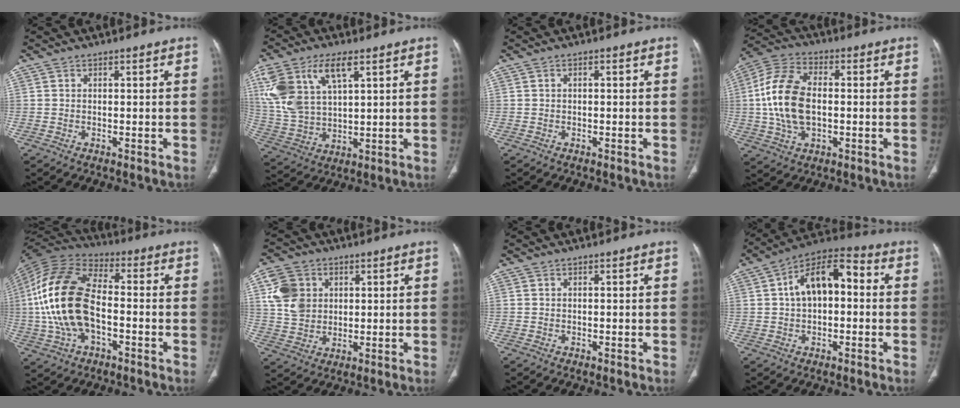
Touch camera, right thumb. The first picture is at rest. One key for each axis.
{"total": 15.5, "fx": 6.8, "fy": 7.9, "fz": 11.5, "tx": -0.245, "ty": -0.005, "tz": 0.140}
{"total": 0.0}
{"total": 14.7, "fx": -0.2, "fy": 8.8, "fz": 11.8, "tx": -0.238, "ty": 0.019, "tz": -0.006}
{"total": 19.5, "fx": -2.1, "fy": 11.0, "fz": 15.9, "tx": -0.326, "ty": 0.026, "tz": -0.041}
{"total": 9.5, "fx": 2.6, "fy": 7.9, "fz": 4.7, "tx": -0.071, "ty": -0.003, "tz": 0.054}
{"total": 0.0}
{"total": 13.0, "fx": 1.5, "fy": 7.5, "fz": 10.5, "tx": -0.154, "ty": 0.041, "tz": 0.012}